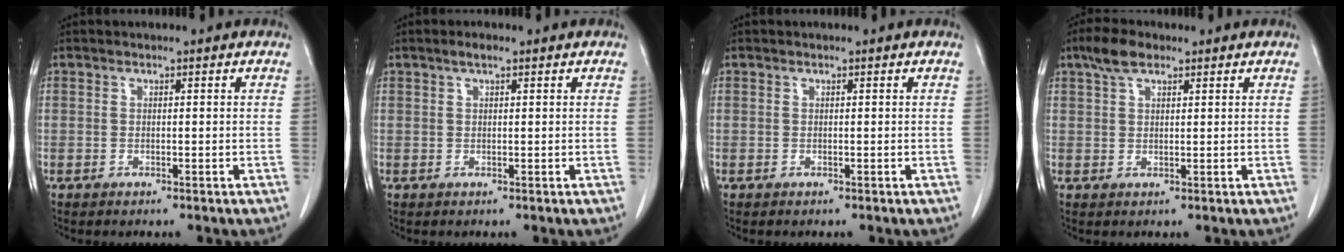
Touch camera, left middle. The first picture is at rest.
{"total": 1.5, "force": [1.0, 0.3, 1.1], "torque": [-0.027, 0.007, 0.017]}
{"total": 0.0}
{"total": 4.2, "force": [2.8, 1.7, 2.6], "torque": [-0.059, 0.014, 0.053]}